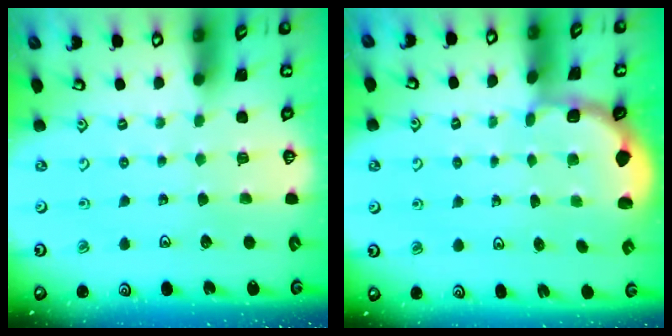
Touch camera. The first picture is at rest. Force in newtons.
{"total": 1.8, "press": 1.6, "slide": 0.7}